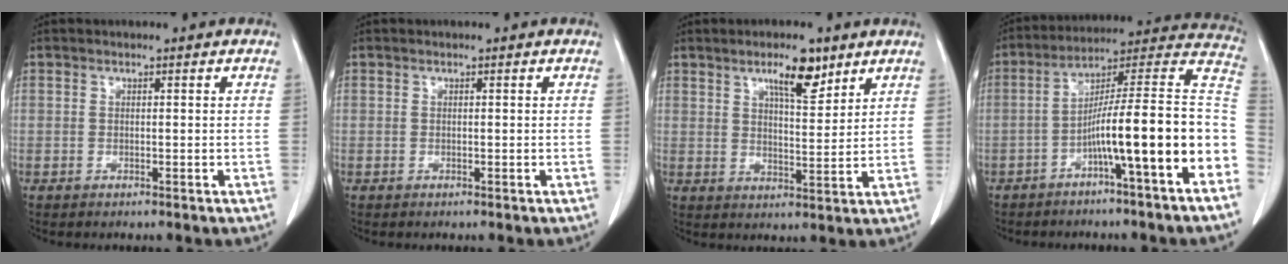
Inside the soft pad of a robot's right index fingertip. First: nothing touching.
{"total": 0.0}
{"total": 7.0, "force": [4.6, 1.7, 5.0], "torque": [-0.084, -0.001, 0.076]}
{"total": 17.1, "force": [-5.8, -0.1, 16.0], "torque": [-0.211, 0.036, -0.095]}